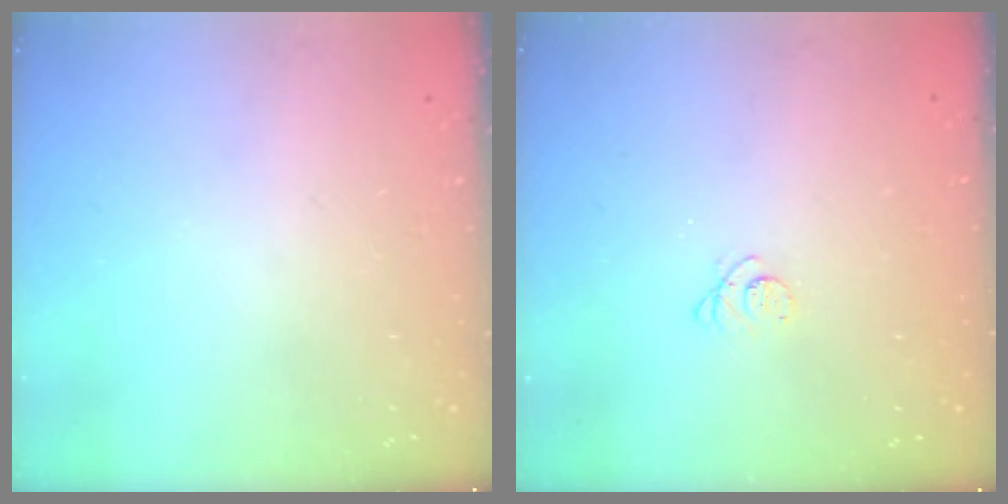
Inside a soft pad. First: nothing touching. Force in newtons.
{"total": 2.5, "press": 2.5, "slide": 0.3}